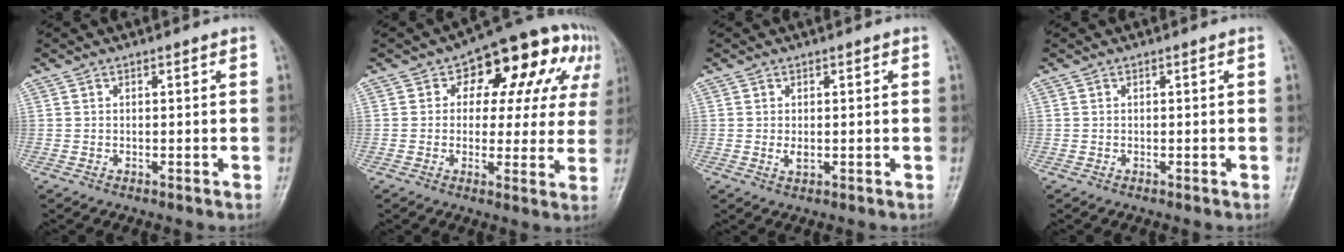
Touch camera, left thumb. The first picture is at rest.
{"total": 15.9, "force": [5.8, 9.9, 11.0], "torque": [-0.062, 0.019, 0.065]}
{"total": 1.6, "force": [0.1, 1.0, 1.2], "torque": [-0.018, -0.004, 0.003]}
{"total": 0.0}